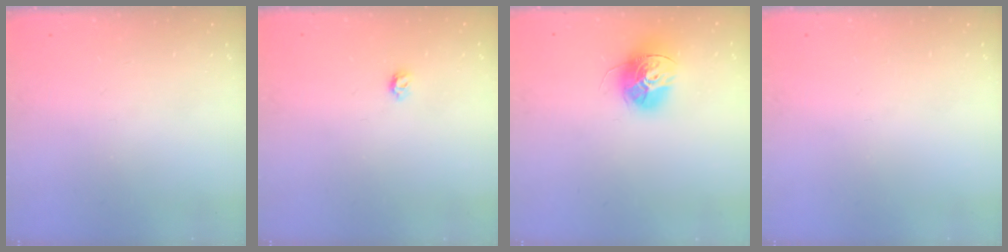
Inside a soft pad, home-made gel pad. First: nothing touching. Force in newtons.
{"total": 3.8, "press": 3.7, "slide": 0.6}
{"total": 13.7, "press": 13.7, "slide": 1.0}
{"total": 0.0}